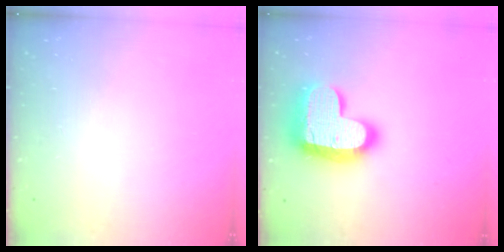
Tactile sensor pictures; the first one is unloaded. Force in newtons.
{"total": 23.7, "press": 23.7, "slide": 1.6}